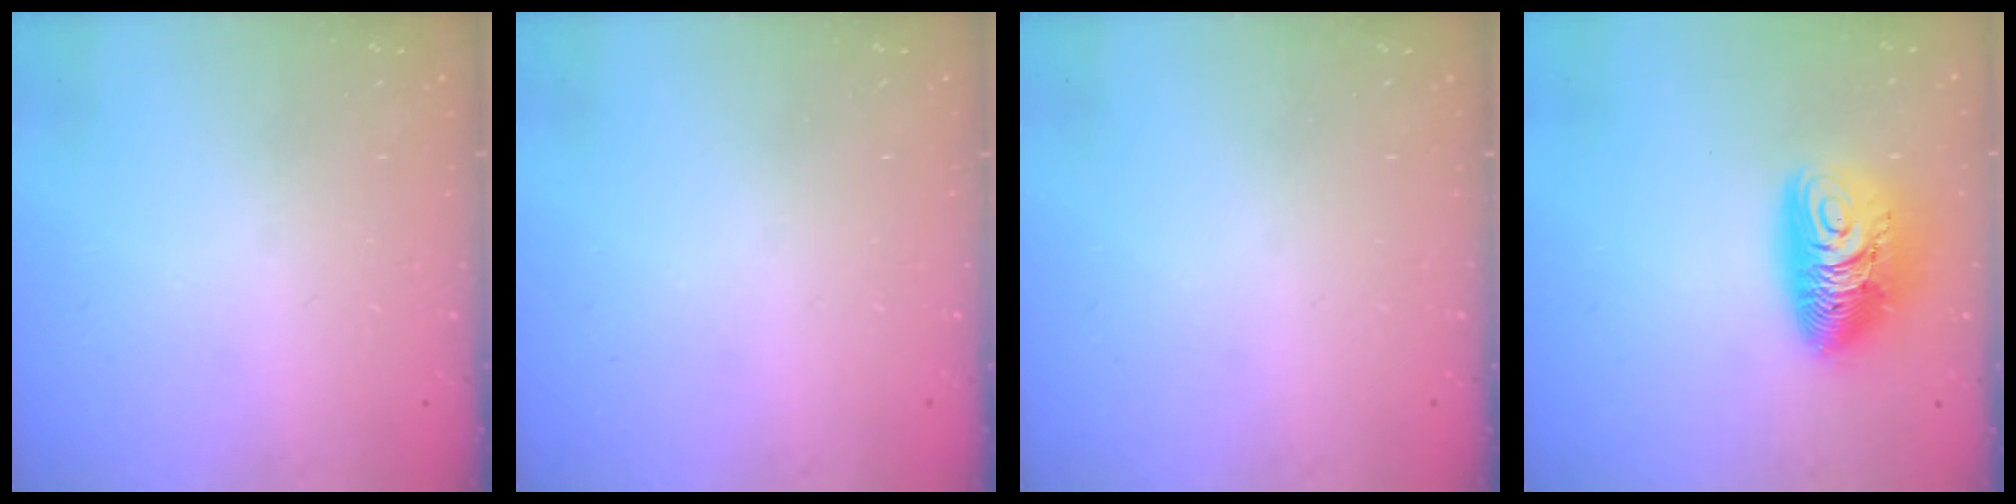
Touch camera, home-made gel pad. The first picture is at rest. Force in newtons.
{"total": 0.0}
{"total": 0.0}
{"total": 11.3, "press": 11.3, "slide": 0.8}